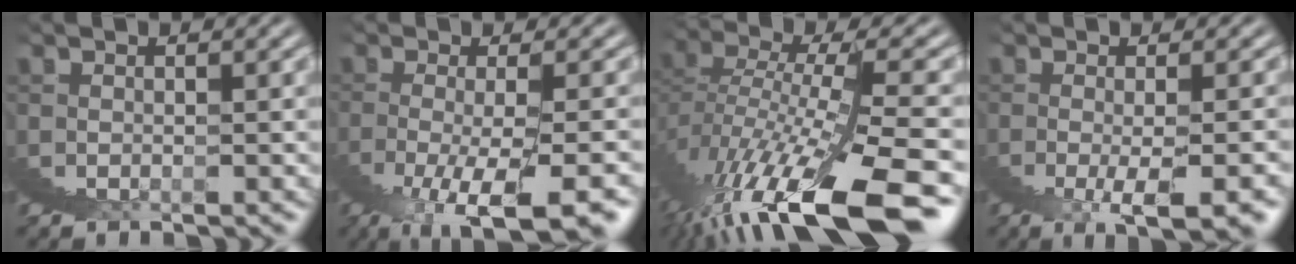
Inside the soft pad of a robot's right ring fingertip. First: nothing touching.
{"total": 3.4, "force": [-0.5, 0.0, 3.3], "torque": [-0.071, -0.002, -0.005]}
{"total": 6.7, "force": [-0.2, 1.3, 6.6], "torque": [-0.110, 0.011, -0.004]}
{"total": 2.8, "force": [0.9, -1.6, 2.1], "torque": [-0.027, 0.017, 0.011]}